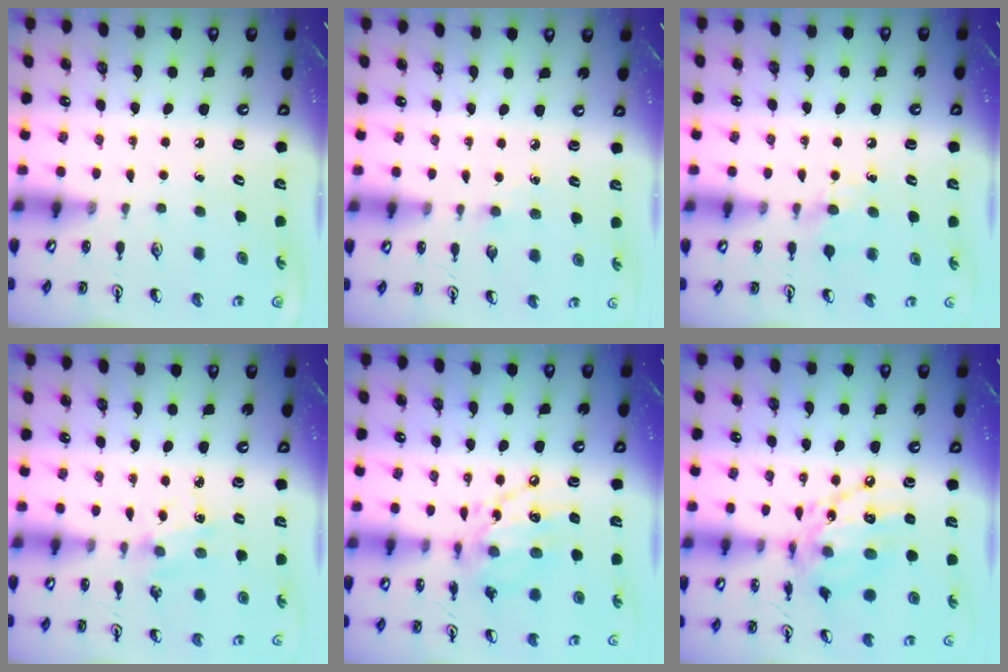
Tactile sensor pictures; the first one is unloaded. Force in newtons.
{"total": 2.9, "press": 2.9, "slide": 0.4}
{"total": 6.4, "press": 6.4, "slide": 0.8}
{"total": 2.5, "press": 2.4, "slide": 0.4}
{"total": 12.8, "press": 12.8, "slide": 0.9}
{"total": 15.0, "press": 15.0, "slide": 0.8}